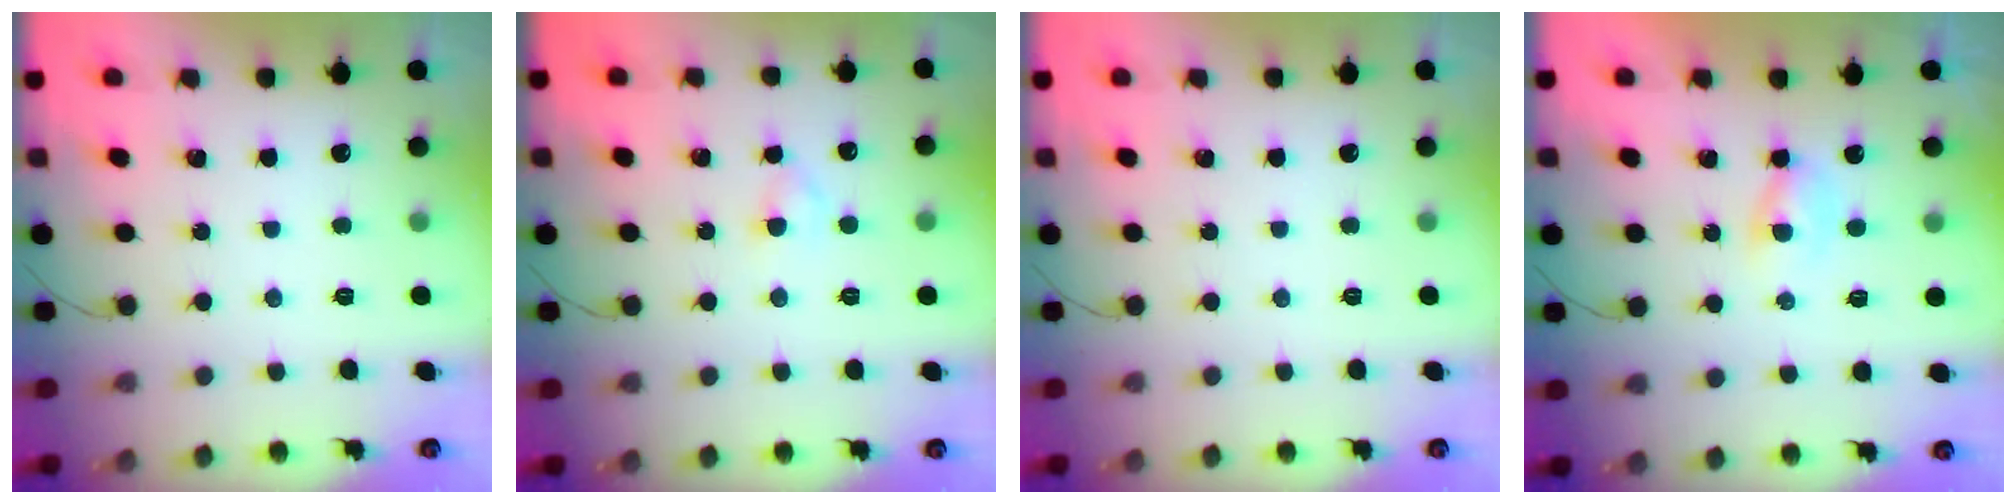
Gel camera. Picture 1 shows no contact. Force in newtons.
{"total": 1.6, "press": 1.4, "slide": 0.8}
{"total": 0.0}
{"total": 1.3, "press": 1.1, "slide": 0.7}